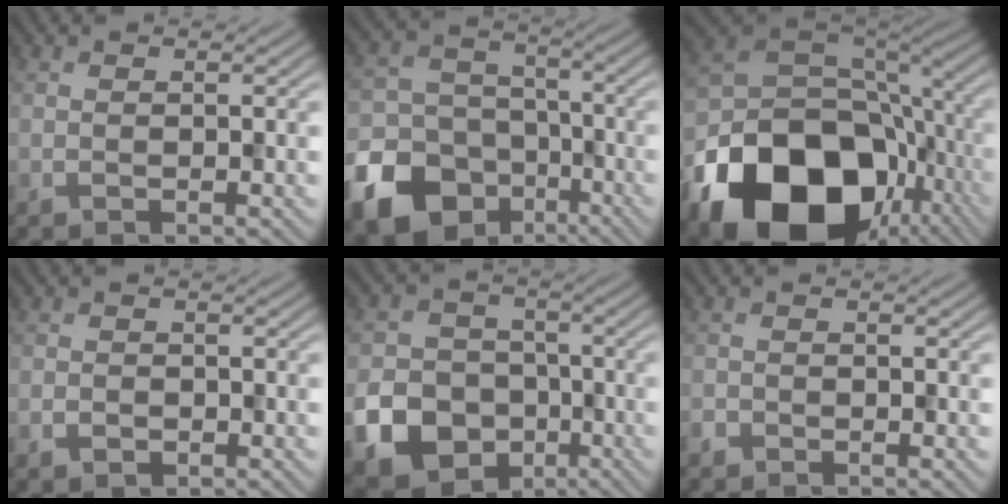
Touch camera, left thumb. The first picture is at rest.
{"total": 18.2, "force": [-9.7, 13.9, 6.7], "torque": [-0.185, -0.073, -0.174]}
{"total": 21.0, "force": [-8.8, 14.9, 11.9], "torque": [-0.269, -0.054, -0.124]}
{"total": 1.3, "force": [-0.7, 1.0, 0.5], "torque": [-0.011, -0.002, -0.015]}
{"total": 15.6, "force": [-6.6, 13.2, 5.2], "torque": [-0.138, -0.068, -0.126]}
{"total": 1.0, "force": [-0.8, 0.6, 0.1], "torque": [-0.002, -0.001, -0.018]}